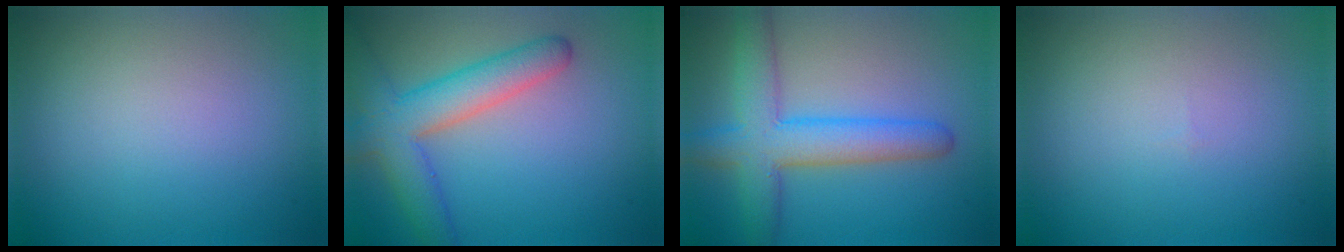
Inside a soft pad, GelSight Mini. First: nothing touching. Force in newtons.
{"total": 6.1, "press": 6.0, "slide": 0.3}
{"total": 6.4, "press": 6.4, "slide": 0.4}
{"total": 0.0}